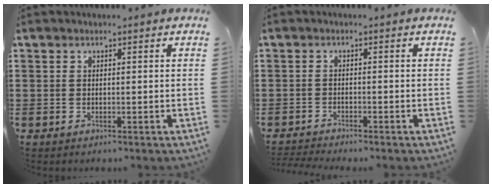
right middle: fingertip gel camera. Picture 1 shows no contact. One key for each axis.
{"total": 1.7, "fx": -1.7, "fy": 0.0, "fz": 0.2, "tx": -0.006, "ty": -0.001, "tz": -0.034}